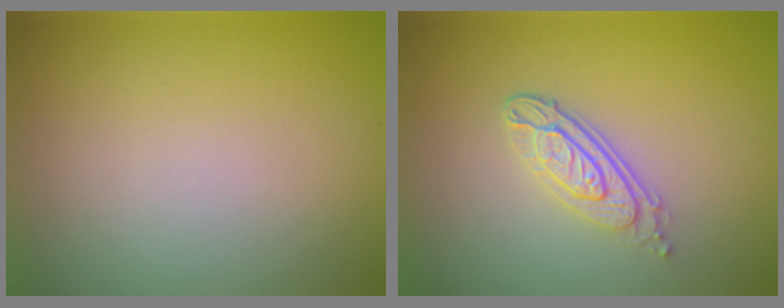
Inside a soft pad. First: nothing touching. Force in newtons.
{"total": 3.6, "press": 2.8, "slide": 2.2}